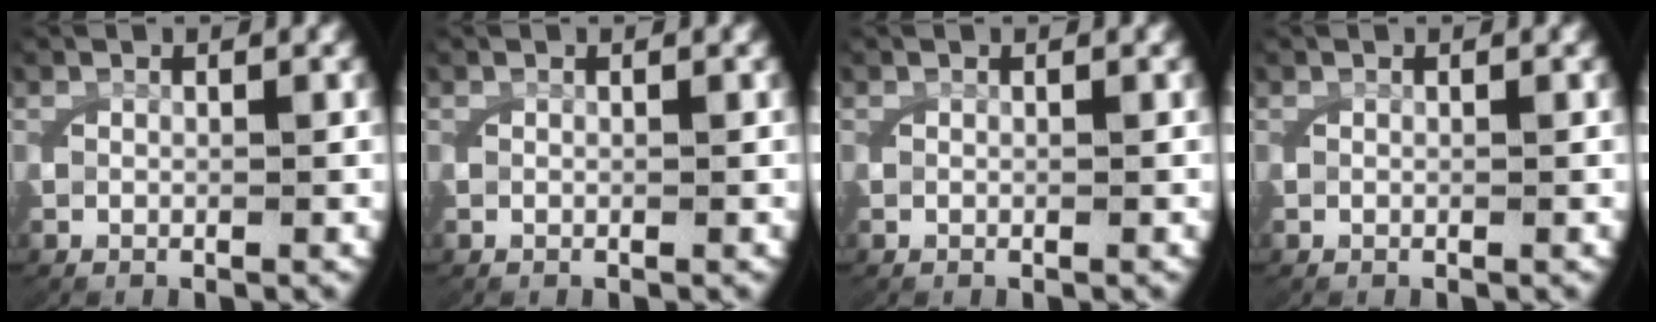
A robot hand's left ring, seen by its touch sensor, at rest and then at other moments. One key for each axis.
{"total": 0.0}
{"total": 0.0}
{"total": 0.0}